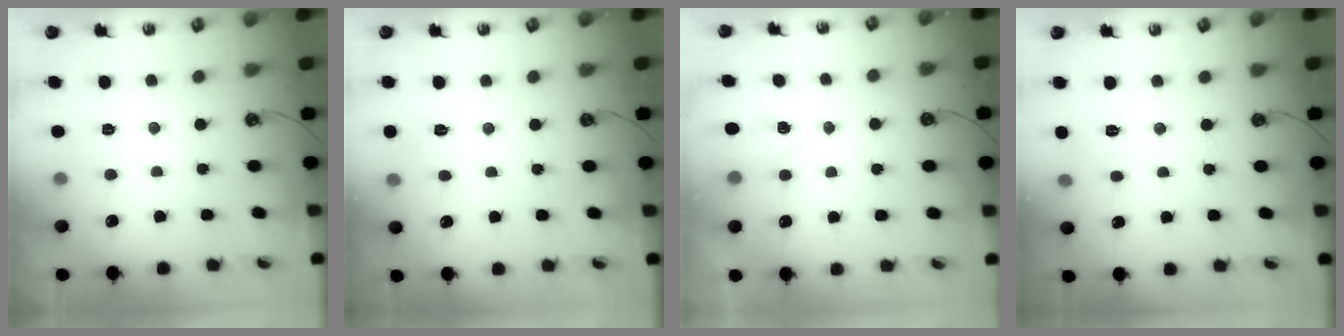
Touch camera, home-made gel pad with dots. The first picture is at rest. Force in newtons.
{"total": 5.9, "press": 5.8, "slide": 0.7}
{"total": 3.3, "press": 3.3, "slide": 0.2}
{"total": 2.9, "press": 2.9, "slide": 0.3}